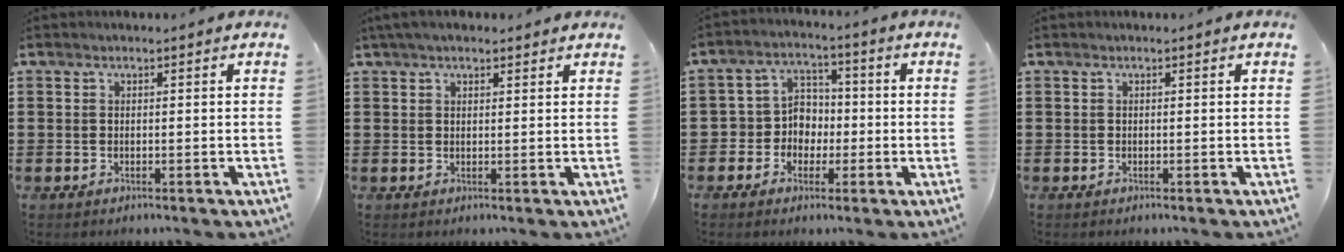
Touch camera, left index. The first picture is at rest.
{"total": 2.6, "force": [2.1, 0.9, 1.3], "torque": [-0.030, 0.006, 0.040]}
{"total": 5.2, "force": [-1.3, 4.9, 1.3], "torque": [-0.046, 0.012, -0.029]}
{"total": 0.0}